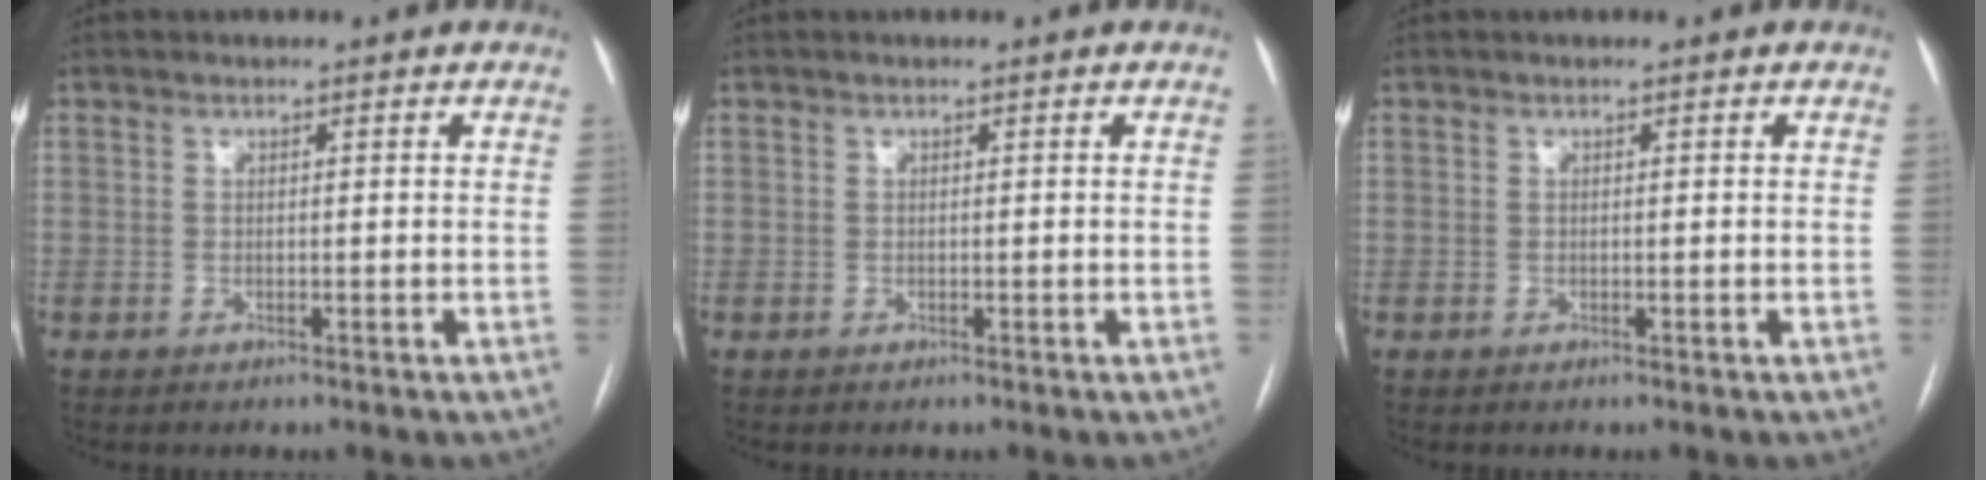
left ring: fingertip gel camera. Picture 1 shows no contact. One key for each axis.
{"total": 0.0}
{"total": 0.0}